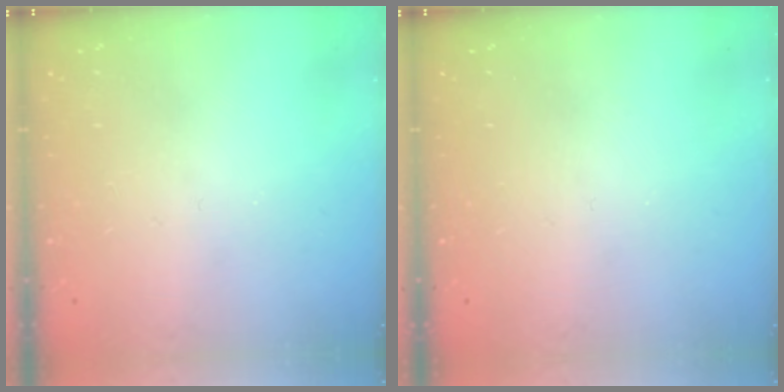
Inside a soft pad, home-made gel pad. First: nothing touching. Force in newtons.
{"total": 0.0}